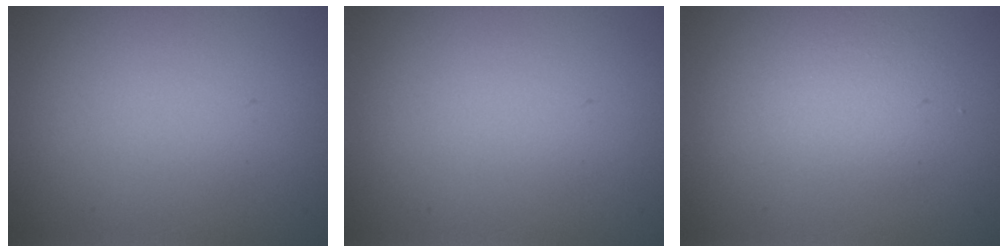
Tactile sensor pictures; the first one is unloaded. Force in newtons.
{"total": 0.0}
{"total": 2.4, "press": 2.4, "slide": 0.0}